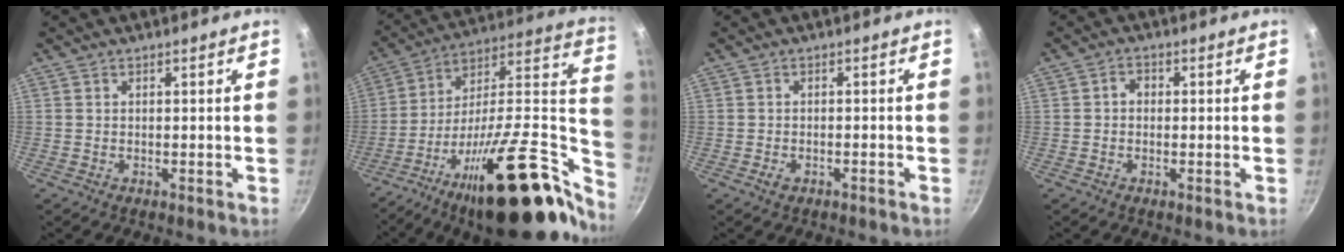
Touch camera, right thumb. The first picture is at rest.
{"total": 34.2, "force": [-14.0, 12.9, 28.4], "torque": [-0.374, 0.080, -0.223]}
{"total": 1.4, "force": [-0.9, 0.6, 0.9], "torque": [-0.020, 0.009, -0.015]}
{"total": 2.0, "force": [0.0, 1.6, 1.2], "torque": [-0.013, 0.008, -0.003]}